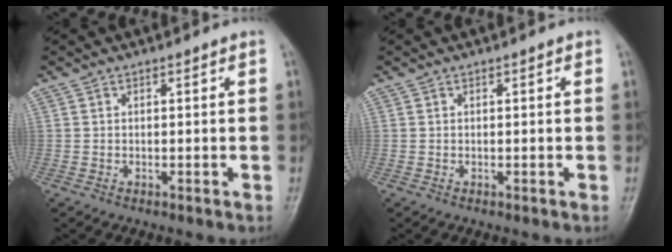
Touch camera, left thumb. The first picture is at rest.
{"total": 0.0}